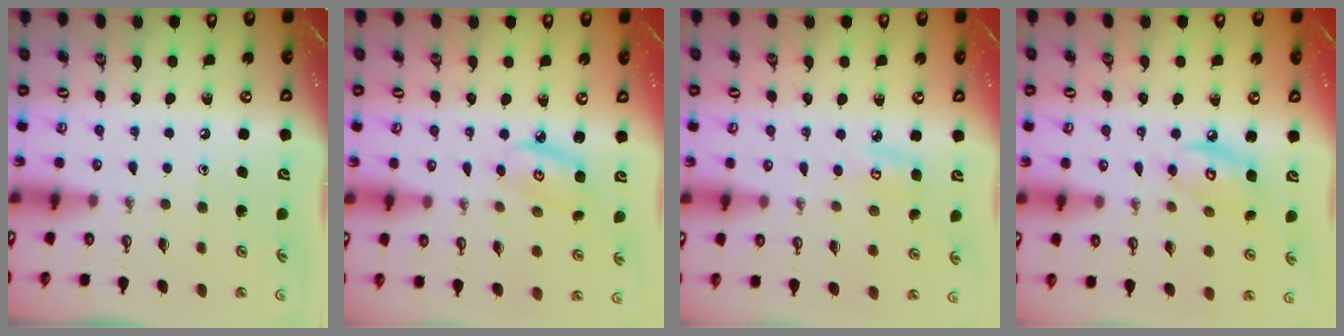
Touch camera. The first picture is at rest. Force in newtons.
{"total": 4.3, "press": 4.3, "slide": 0.3}
{"total": 5.2, "press": 5.2, "slide": 0.4}
{"total": 7.4, "press": 7.4, "slide": 0.5}